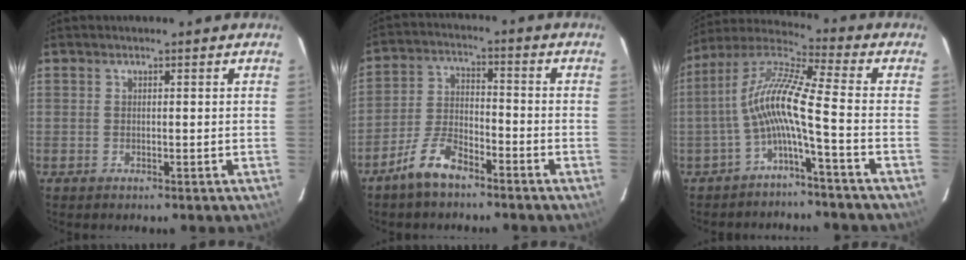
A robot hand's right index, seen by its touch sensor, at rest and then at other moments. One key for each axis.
{"total": 8.0, "fx": -6.0, "fy": 2.9, "fz": 4.4, "tx": -0.100, "ty": 0.008, "tz": -0.115}
{"total": 10.4, "fx": -3.2, "fy": -0.1, "fz": 9.9, "tx": -0.205, "ty": 0.016, "tz": -0.067}